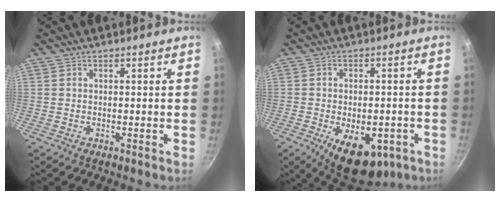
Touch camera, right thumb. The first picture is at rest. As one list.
[{"total": 14.0, "force": [-6.1, 7.6, 10.0], "torque": [-0.141, 0.005, -0.073]}]